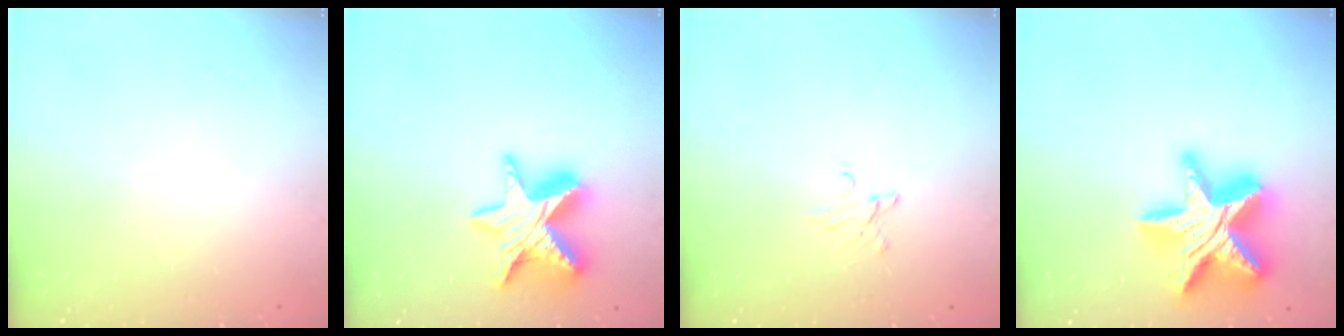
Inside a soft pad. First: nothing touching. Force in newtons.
{"total": 13.9, "press": 13.9, "slide": 0.9}
{"total": 3.5, "press": 3.4, "slide": 0.4}
{"total": 24.6, "press": 24.5, "slide": 2.1}